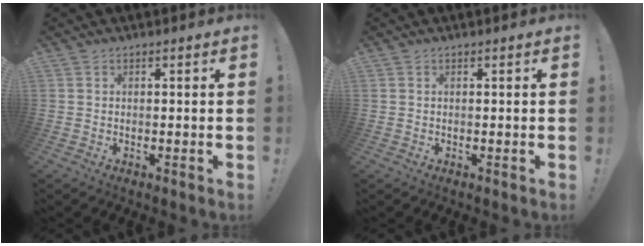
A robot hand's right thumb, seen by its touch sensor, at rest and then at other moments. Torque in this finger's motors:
{"motor_torque": [-0.06, 0.15, 0.08, 0.05, 0.01]}